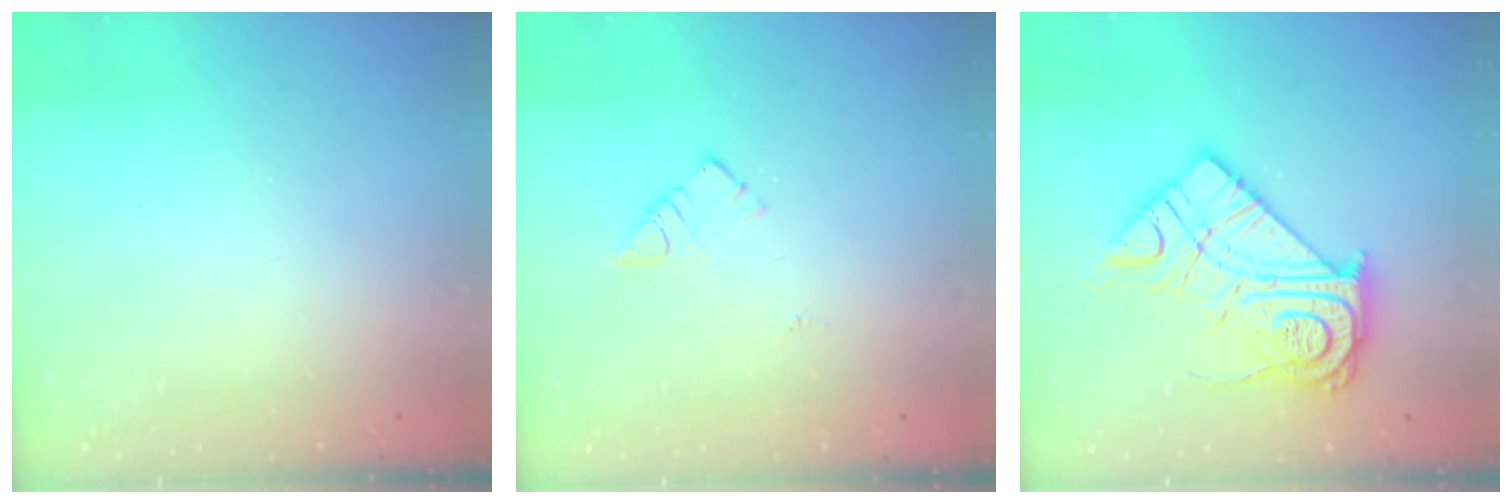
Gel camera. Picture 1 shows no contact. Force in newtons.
{"total": 5.2, "press": 5.2, "slide": 0.2}
{"total": 20.7, "press": 20.6, "slide": 1.9}